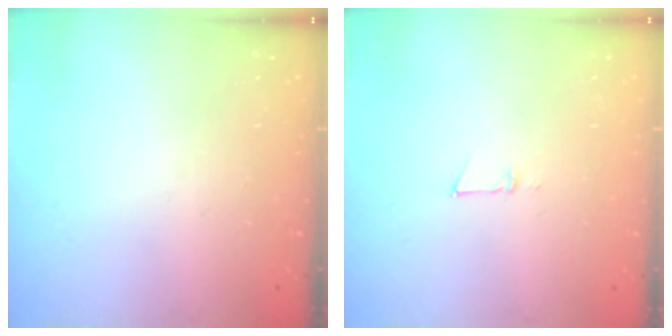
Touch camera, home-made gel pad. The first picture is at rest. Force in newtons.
{"total": 3.8, "press": 3.7, "slide": 1.0}